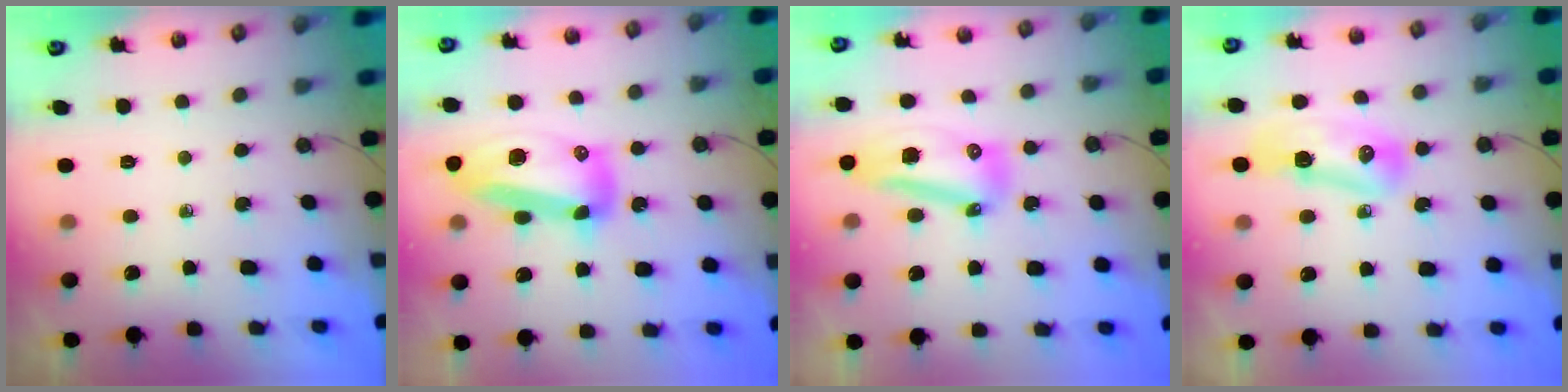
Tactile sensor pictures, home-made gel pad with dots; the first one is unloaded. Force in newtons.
{"total": 18.4, "press": 18.3, "slide": 1.8}
{"total": 13.0, "press": 12.9, "slide": 1.5}
{"total": 10.5, "press": 10.5, "slide": 1.1}